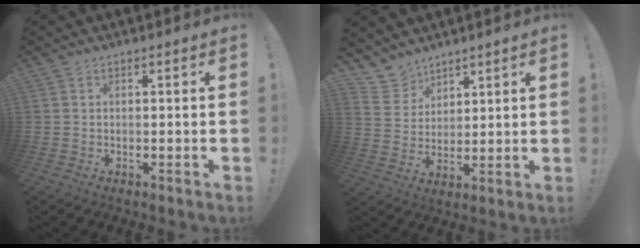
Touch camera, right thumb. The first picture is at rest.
{"total": 7.7, "force": [6.2, 4.5, 0.6], "torque": [-0.022, -0.054, 0.123]}